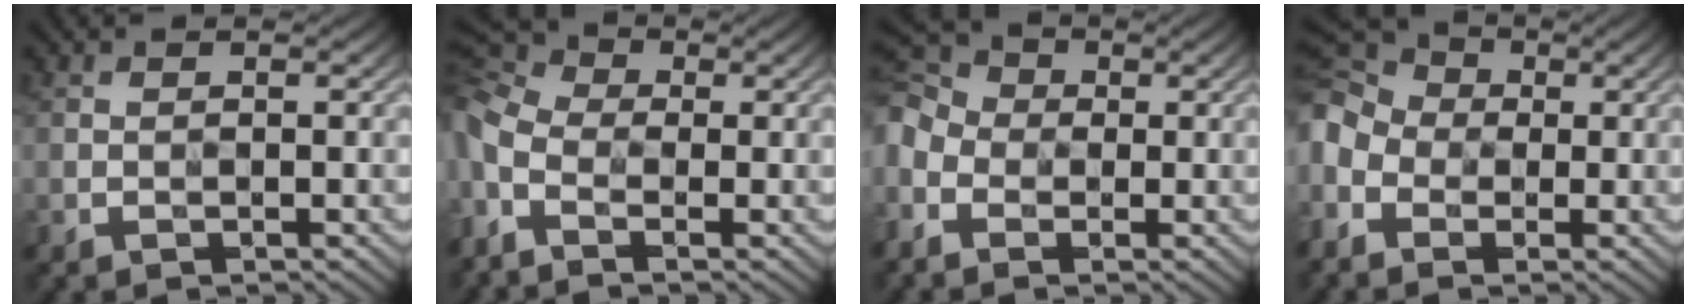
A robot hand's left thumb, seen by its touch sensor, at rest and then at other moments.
{"total": 9.7, "force": [-2.4, 6.0, 7.2], "torque": [-0.213, -0.011, -0.040]}
{"total": 7.9, "force": [-1.7, 6.3, 4.5], "torque": [-0.145, 0.001, -0.046]}
{"total": 10.0, "force": [-1.6, 8.0, 5.8], "torque": [-0.185, -0.003, -0.051]}